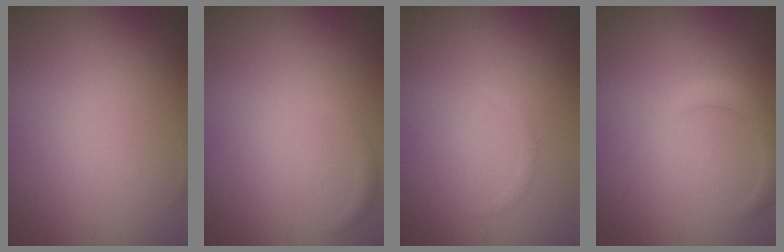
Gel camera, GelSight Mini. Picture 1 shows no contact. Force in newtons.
{"total": 0.8, "press": 0.8, "slide": 0.0}
{"total": 0.6, "press": 0.6, "slide": 0.0}
{"total": 2.2, "press": 2.2, "slide": 0.2}